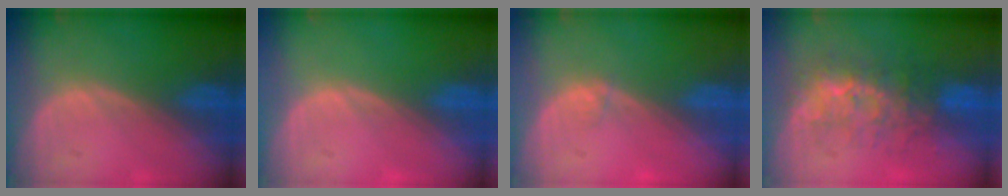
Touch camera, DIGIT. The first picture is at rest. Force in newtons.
{"total": 0.0}
{"total": 0.5, "press": 0.5, "slide": 0.2}
{"total": 7.6, "press": 7.3, "slide": 2.3}